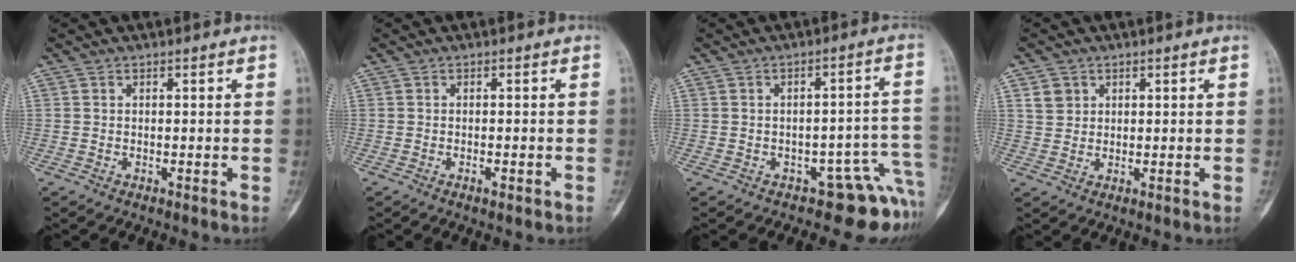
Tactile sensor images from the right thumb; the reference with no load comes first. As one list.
[{"total": 1.3, "force": [-0.7, 0.4, 1.0], "torque": [-0.015, 0.002, -0.010]}, {"total": 7.7, "force": [-5.0, 4.0, 4.3], "torque": [0.001, 0.076, -0.063]}, {"total": 3.2, "force": [1.5, 2.7, 0.9], "torque": [-0.003, -0.006, 0.030]}]